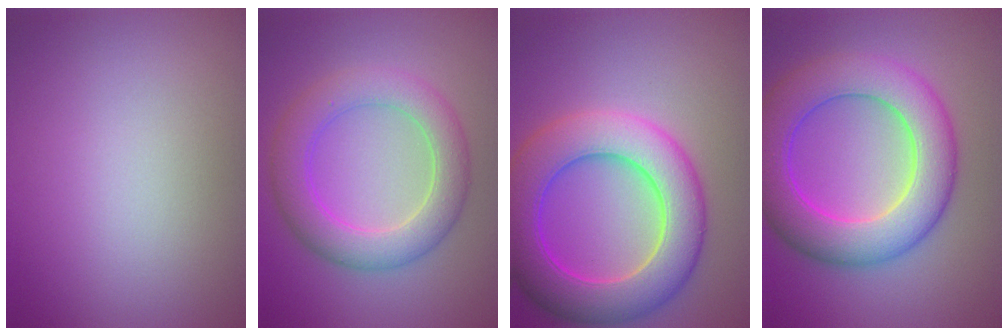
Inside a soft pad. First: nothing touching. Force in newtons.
{"total": 4.2, "press": 4.2, "slide": 0.3}
{"total": 9.1, "press": 9.1, "slide": 0.4}
{"total": 8.9, "press": 8.9, "slide": 0.1}